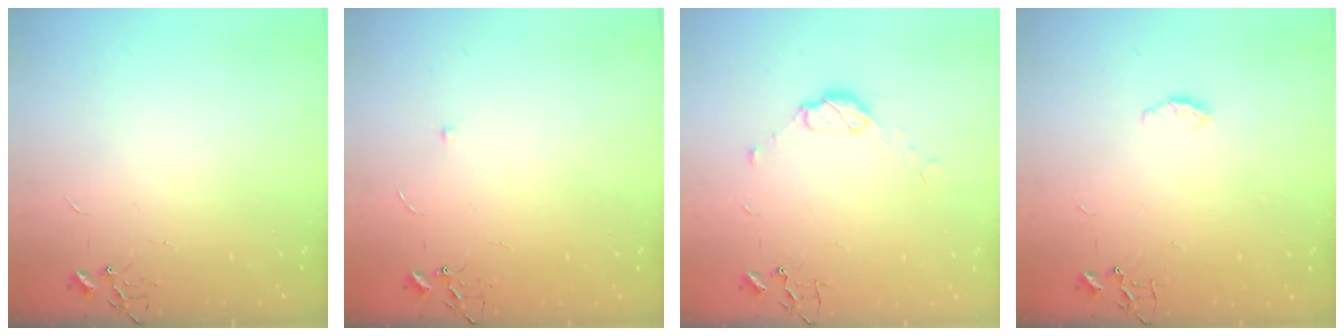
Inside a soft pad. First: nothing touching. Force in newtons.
{"total": 3.8, "press": 3.8, "slide": 0.6}
{"total": 7.7, "press": 7.7, "slide": 0.9}
{"total": 4.8, "press": 4.8, "slide": 0.5}